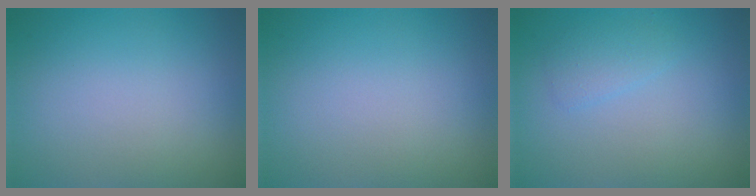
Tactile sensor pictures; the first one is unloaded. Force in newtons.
{"total": 0.0}
{"total": 1.4, "press": 1.4, "slide": 0.1}